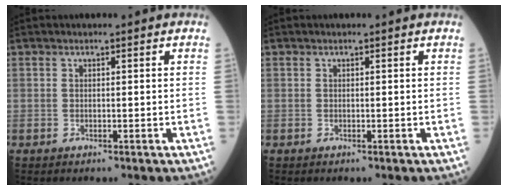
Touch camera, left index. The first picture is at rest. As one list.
[{"total": 0.0}]